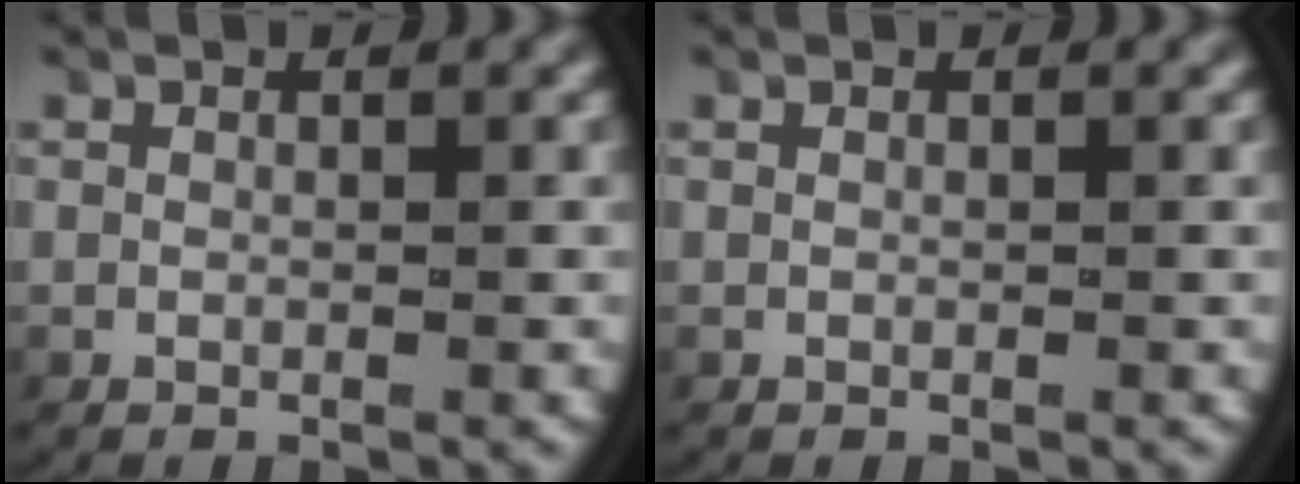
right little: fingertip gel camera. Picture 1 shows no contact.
{"total": 0.0}